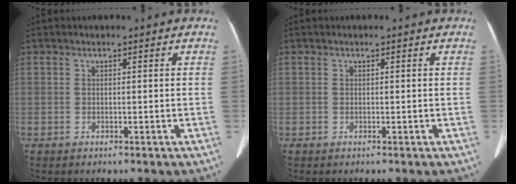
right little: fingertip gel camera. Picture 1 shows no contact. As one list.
[{"total": 0.0}]